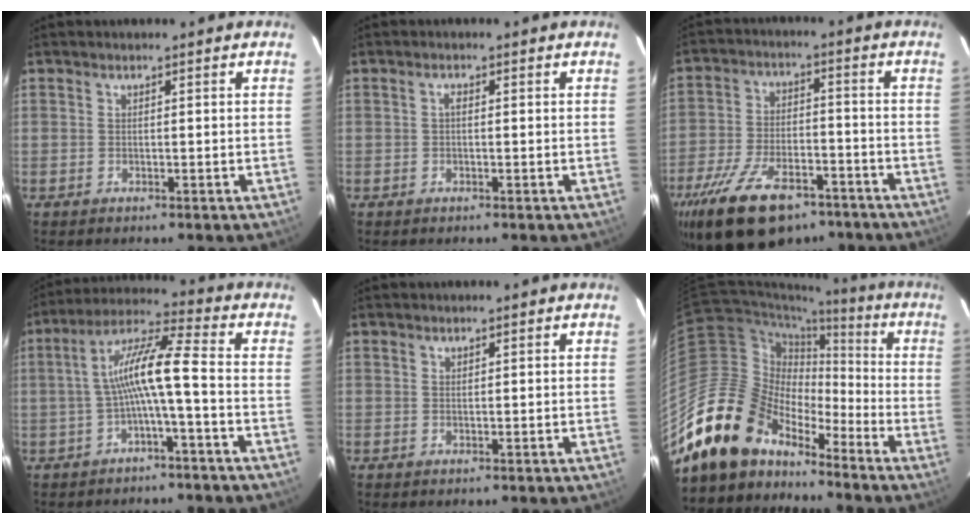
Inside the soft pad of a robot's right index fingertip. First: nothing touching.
{"total": 0.8, "force": [0.0, 0.4, 0.7], "torque": [-0.013, 0.005, -0.002]}
{"total": 18.6, "force": [-12.6, 8.8, 10.6], "torque": [-0.230, -0.025, -0.208]}
{"total": 8.8, "force": [-2.2, 0.2, 8.5], "torque": [-0.182, 0.021, -0.040]}
{"total": 0.0}
{"total": 18.2, "force": [-14.3, 9.4, 6.1], "torque": [-0.124, 0.022, -0.256]}